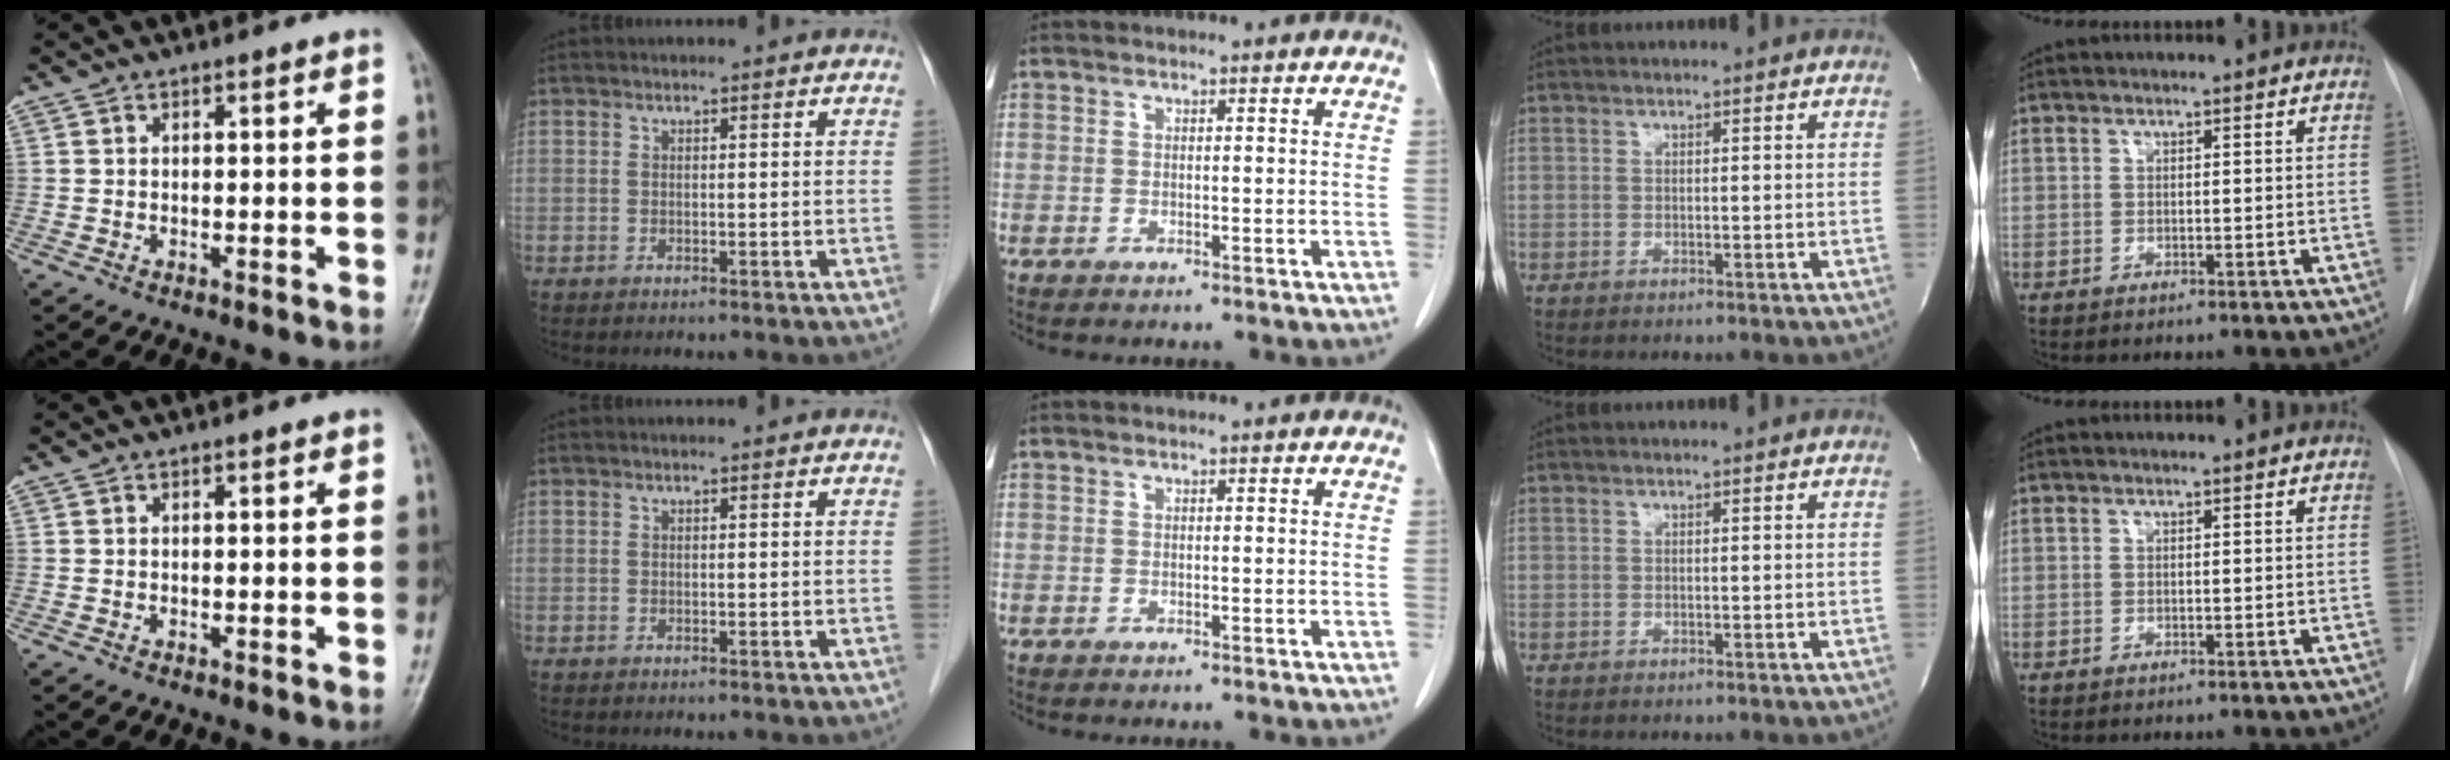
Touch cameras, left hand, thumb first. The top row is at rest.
{}